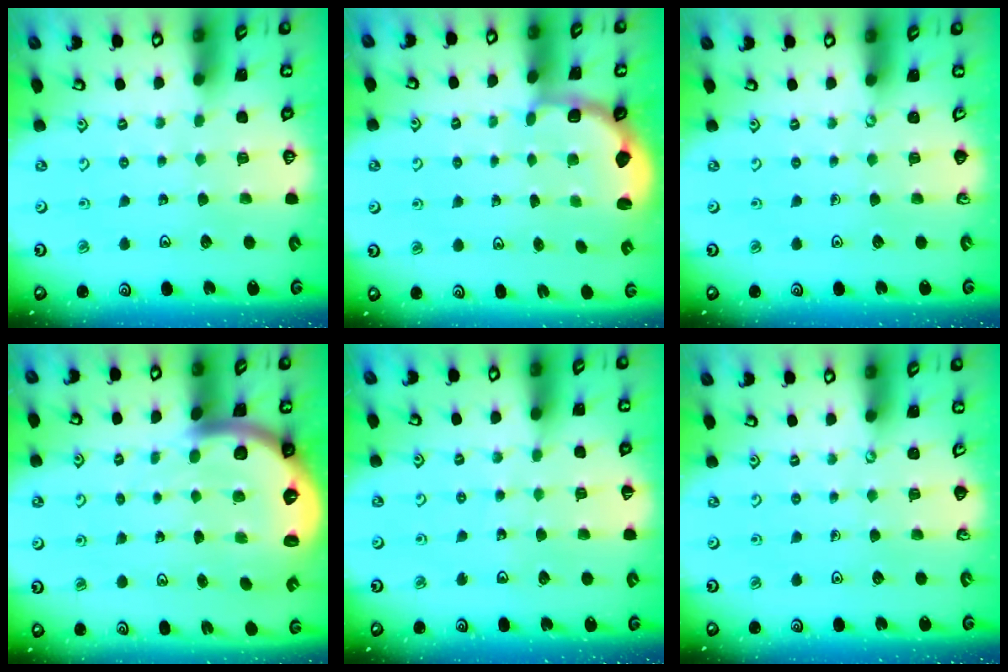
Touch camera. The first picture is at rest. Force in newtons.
{"total": 3.0, "press": 2.2, "slide": 2.0}
{"total": 0.0}
{"total": 6.6, "press": 6.5, "slide": 1.1}
{"total": 4.4, "press": 3.9, "slide": 2.1}
{"total": 0.0}